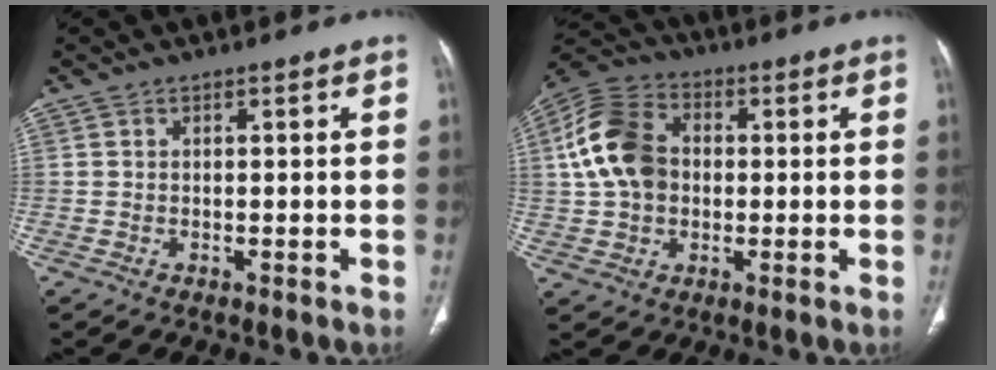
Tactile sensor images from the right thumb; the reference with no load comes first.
{"total": 13.2, "force": [0.8, 9.9, 8.6], "torque": [-0.152, 0.023, 0.006]}